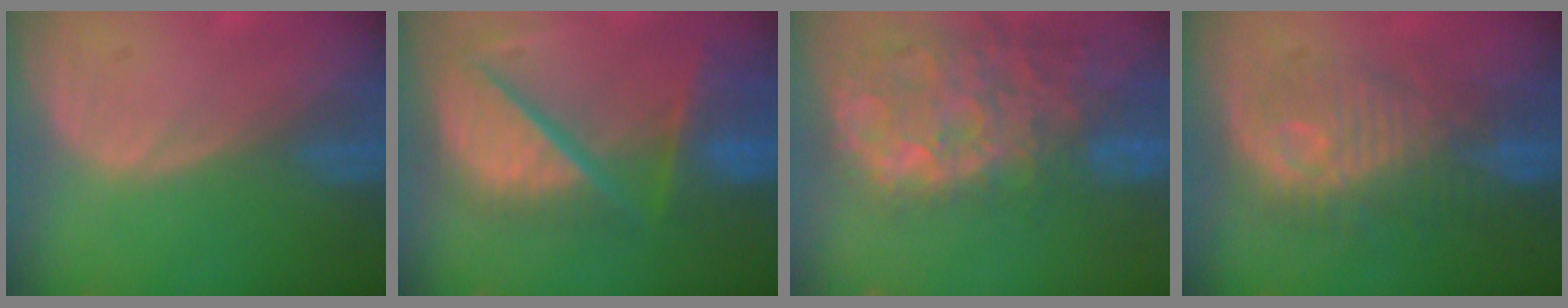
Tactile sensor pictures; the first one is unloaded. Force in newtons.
{"total": 11.7, "press": 10.0, "slide": 6.1}
{"total": 14.6, "press": 11.8, "slide": 8.7}
{"total": 9.7, "press": 9.7, "slide": 0.7}